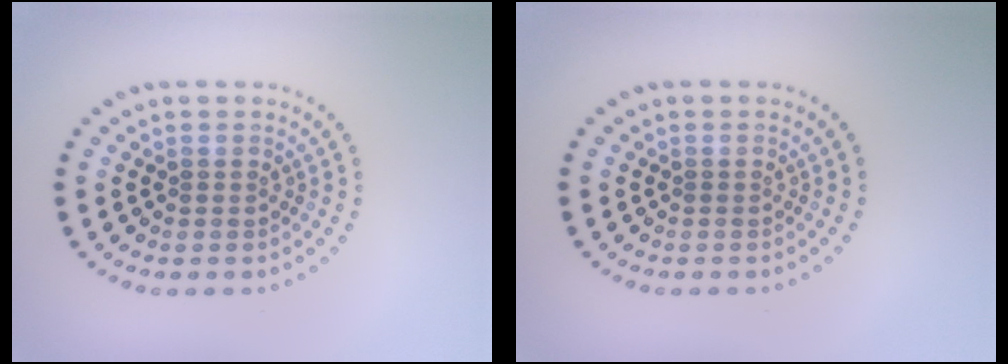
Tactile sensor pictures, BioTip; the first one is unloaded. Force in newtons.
{"total": 0.0}